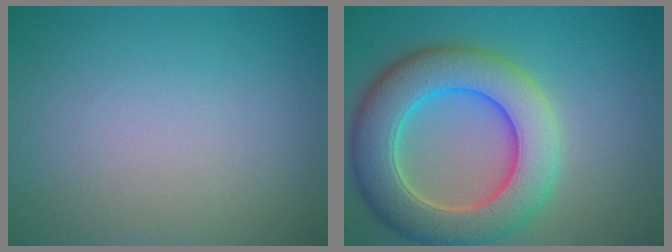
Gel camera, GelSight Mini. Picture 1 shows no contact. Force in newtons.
{"total": 9.3, "press": 9.3, "slide": 0.8}